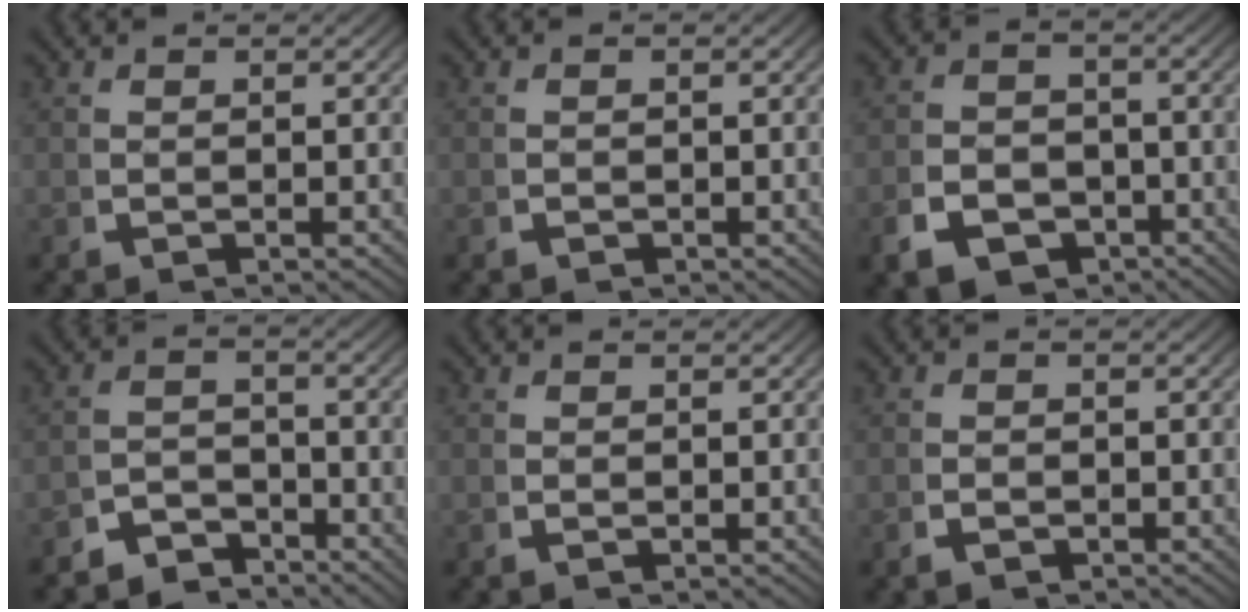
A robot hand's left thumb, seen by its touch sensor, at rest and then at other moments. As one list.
[{"total": 0.6, "force": [-0.4, 0.4, 0.2], "torque": [-0.005, -0.003, -0.007]}, {"total": 8.6, "force": [-3.8, 6.7, 3.8], "torque": [-0.068, -0.035, -0.052]}, {"total": 5.0, "force": [-3.8, 2.9, 1.3], "torque": [0.000, -0.020, -0.067]}, {"total": 0.6, "force": [0.0, 0.4, 0.4], "torque": [-0.010, -0.002, 0.000]}, {"total": 1.4, "force": [-0.8, 0.9, 0.7], "torque": [-0.013, -0.003, -0.015]}]